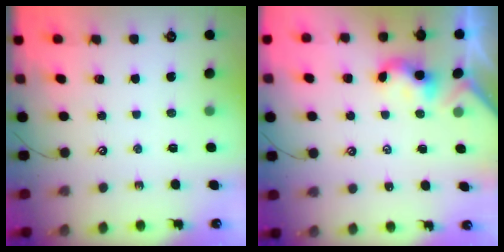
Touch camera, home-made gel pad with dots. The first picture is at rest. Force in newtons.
{"total": 2.0, "press": 2.0, "slide": 0.2}